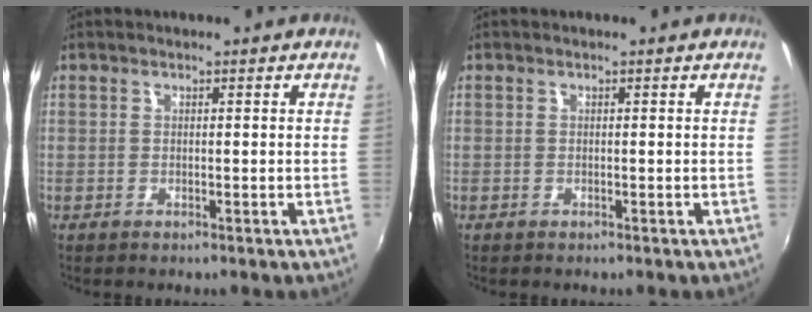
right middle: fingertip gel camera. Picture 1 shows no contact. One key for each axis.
{"total": 0.0}